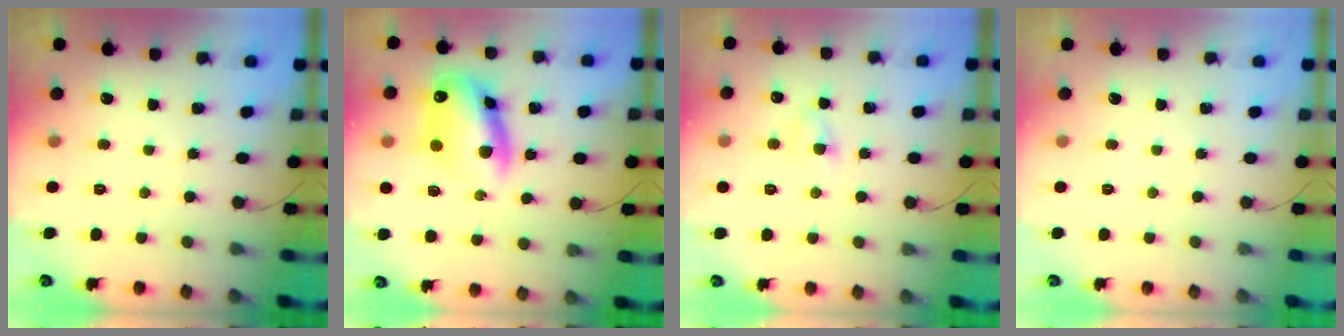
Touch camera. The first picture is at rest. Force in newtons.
{"total": 14.0, "press": 13.7, "slide": 2.9}
{"total": 3.7, "press": 3.5, "slide": 1.2}
{"total": 0.0}